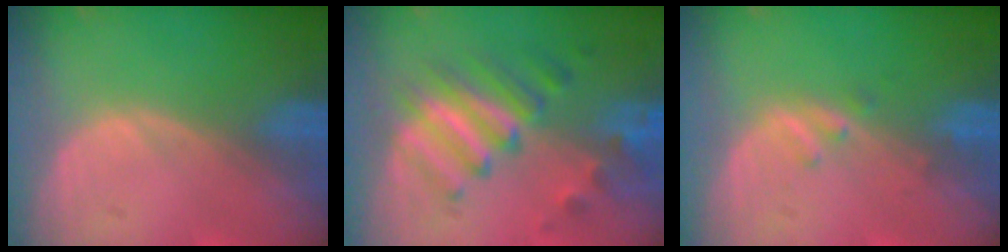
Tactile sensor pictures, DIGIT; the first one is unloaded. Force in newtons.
{"total": 7.7, "press": 7.7, "slide": 1.0}
{"total": 1.4, "press": 1.4, "slide": 0.2}